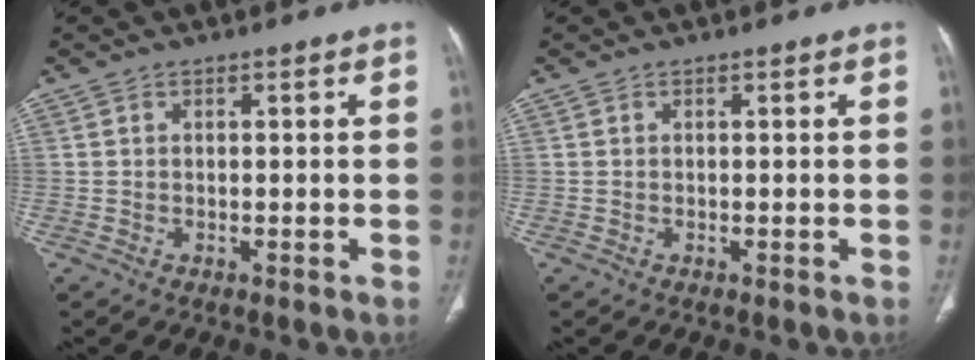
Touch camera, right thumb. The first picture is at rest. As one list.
[{"total": 0.0}]